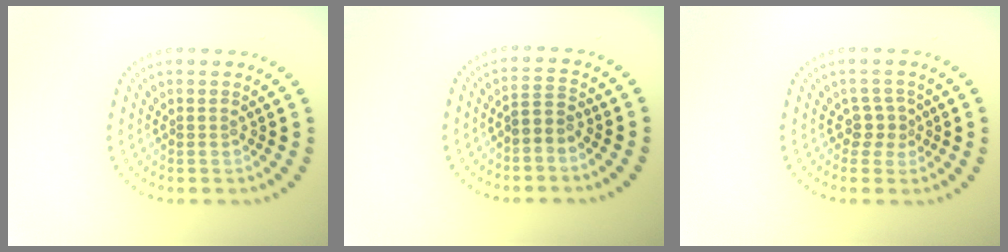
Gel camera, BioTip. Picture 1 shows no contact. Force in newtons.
{"total": 1.8, "press": 1.4, "slide": 1.1}
{"total": 1.8, "press": 1.3, "slide": 1.2}